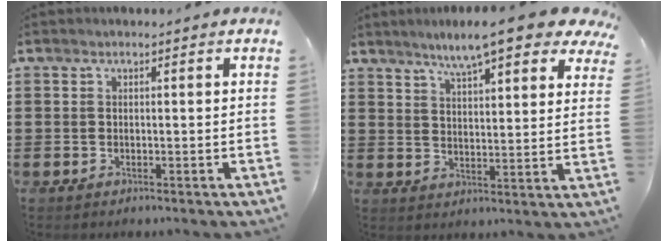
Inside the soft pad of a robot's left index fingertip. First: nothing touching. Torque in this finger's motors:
{"motor_torque": [1.33, -0.81, 0.81, 0.18]}